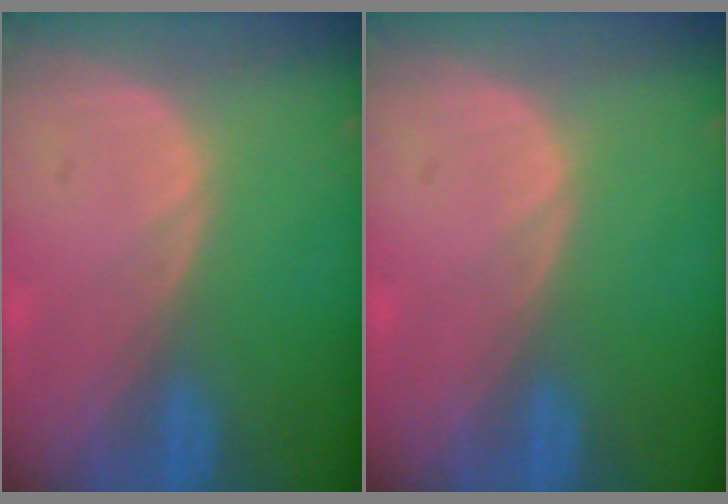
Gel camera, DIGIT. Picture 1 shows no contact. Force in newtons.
{"total": 0.0}